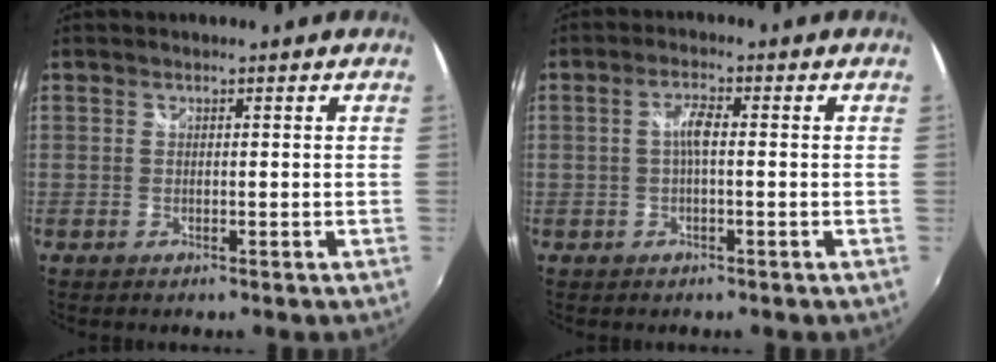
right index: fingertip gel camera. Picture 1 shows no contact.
{"total": 2.9, "force": [-0.2, 0.6, 2.8], "torque": [-0.055, 0.007, -0.003]}